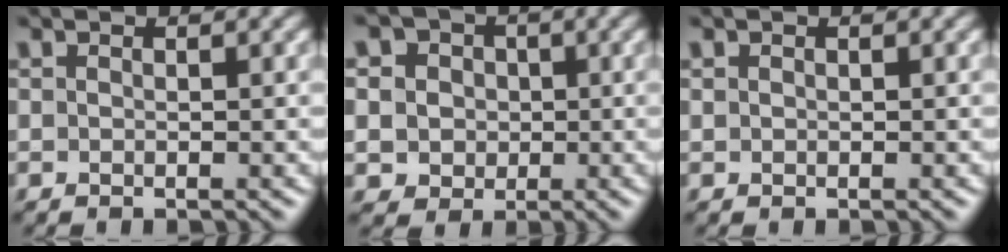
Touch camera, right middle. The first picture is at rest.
{"total": 6.9, "force": [2.6, 5.8, 2.6], "torque": [-0.051, 0.026, 0.022]}
{"total": 0.0}